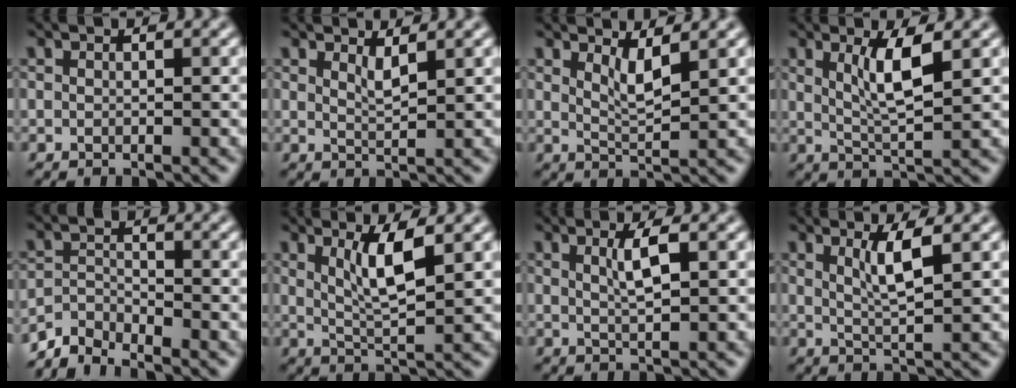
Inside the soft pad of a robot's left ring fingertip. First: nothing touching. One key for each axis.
{"total": 1.4, "fx": 1.0, "fy": 0.2, "fz": 1.0, "tx": -0.021, "ty": -0.004, "tz": 0.018}
{"total": 2.3, "fx": 1.4, "fy": 0.5, "fz": 1.8, "tx": -0.031, "ty": -0.010, "tz": 0.027}
{"total": 3.9, "fx": 1.4, "fy": 0.8, "fz": 3.6, "tx": -0.067, "ty": -0.005, "tz": 0.029}
{"total": 3.1, "fx": -2.9, "fy": 0.8, "fz": 0.6, "tx": -0.008, "ty": 0.003, "tz": -0.068}
{"total": 3.9, "fx": 1.5, "fy": 0.8, "fz": 3.5, "tx": -0.066, "ty": -0.006, "tz": 0.031}
{"total": 2.6, "fx": 0.9, "fy": 0.6, "fz": 2.3, "tx": -0.039, "ty": 0.000, "tz": 0.015}
{"total": 3.0, "fx": 1.2, "fy": 0.6, "fz": 2.7, "tx": -0.047, "ty": -0.004, "tz": 0.024}